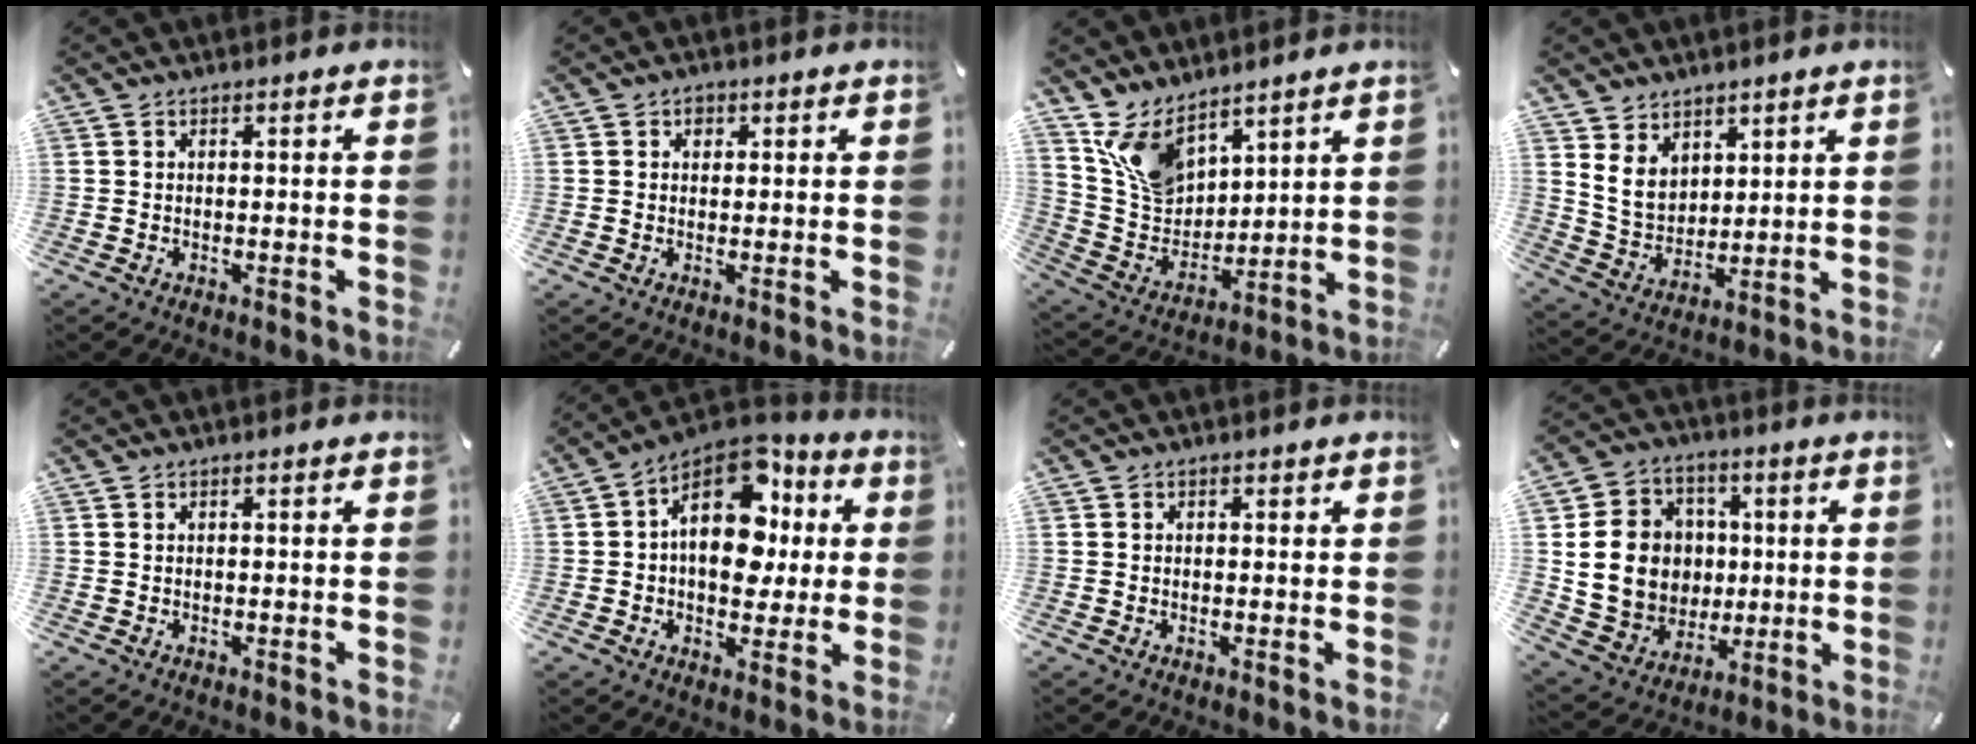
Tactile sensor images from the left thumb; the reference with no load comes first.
{"total": 1.5, "force": [0.4, 1.4, 0.5], "torque": [-0.003, 0.003, 0.004]}
{"total": 12.0, "force": [7.8, 7.7, 4.8], "torque": [-0.125, -0.037, 0.157]}
{"total": 8.3, "force": [4.3, 6.7, 2.2], "torque": [-0.062, -0.023, 0.084]}
{"total": 0.0}
{"total": 17.0, "force": [4.0, 11.6, 11.9], "torque": [-0.186, -0.031, 0.069]}
{"total": 1.0, "force": [0.0, 0.9, 0.2], "torque": [-0.004, 0.007, -0.001]}
{"total": 15.8, "force": [1.6, 14.4, 6.5], "torque": [-0.123, 0.003, 0.044]}